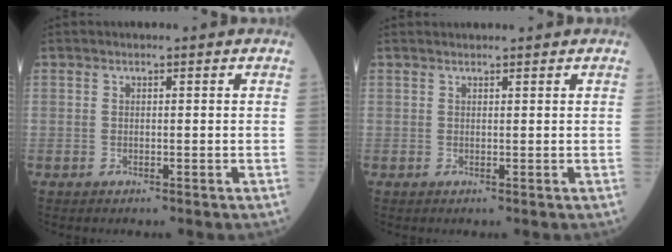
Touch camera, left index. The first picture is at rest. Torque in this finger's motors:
{"motor_torque": [-2.14, 0.00, -1.06, -0.13]}